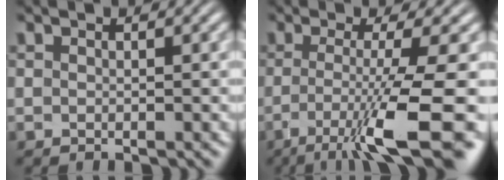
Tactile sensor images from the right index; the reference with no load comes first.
{"total": 8.6, "force": [-3.8, 1.9, 7.5], "torque": [-0.132, -0.038, -0.040]}